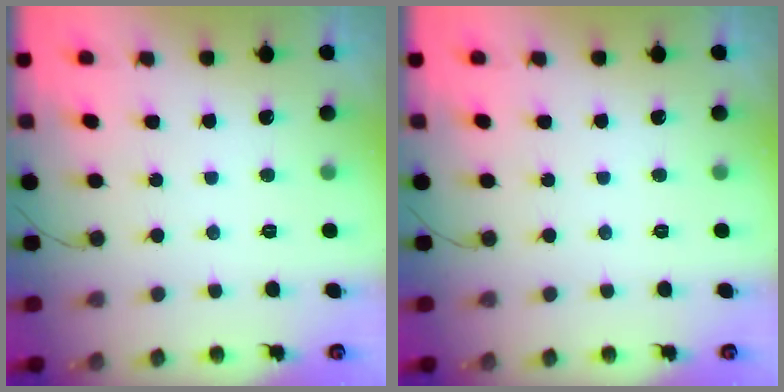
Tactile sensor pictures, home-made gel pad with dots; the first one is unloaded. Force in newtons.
{"total": 0.0}